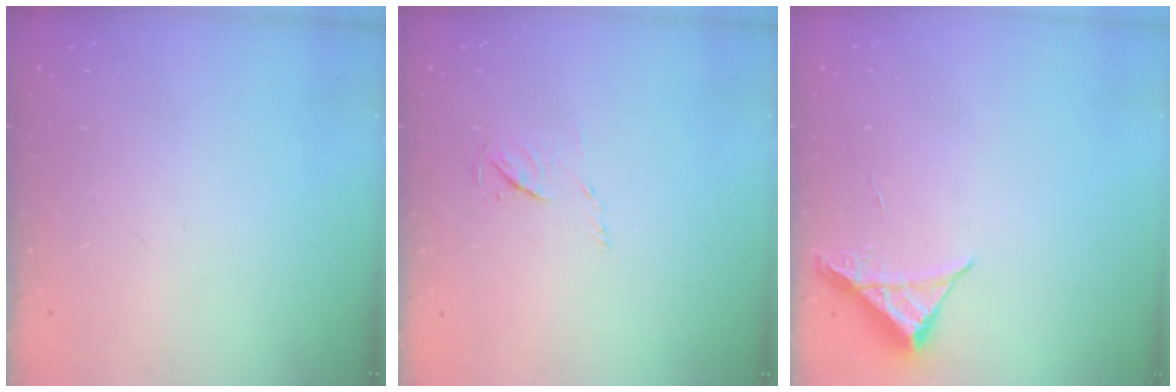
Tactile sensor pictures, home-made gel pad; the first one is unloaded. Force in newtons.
{"total": 3.9, "press": 3.9, "slide": 0.4}
{"total": 4.1, "press": 4.1, "slide": 0.5}